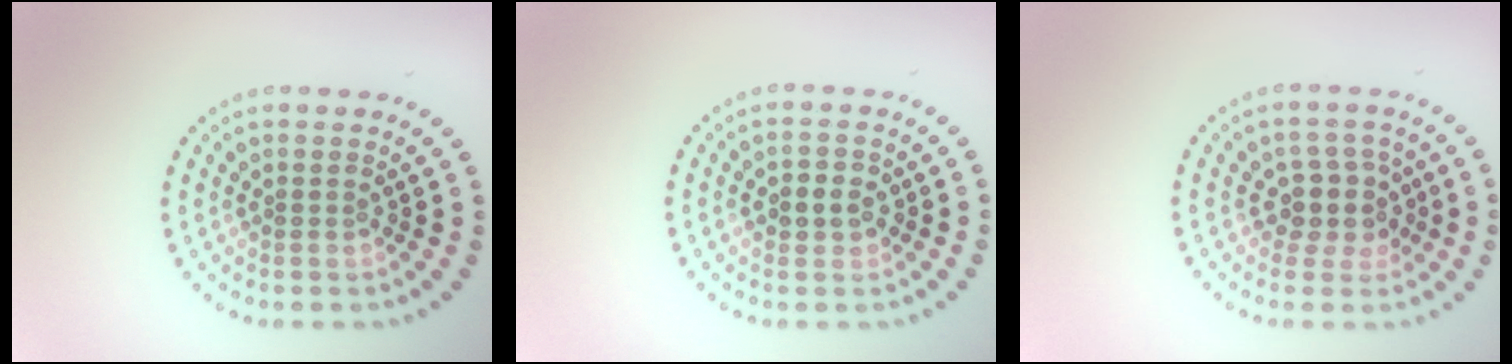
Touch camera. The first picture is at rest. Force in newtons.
{"total": 2.1, "press": 2.1, "slide": 0.5}
{"total": 3.0, "press": 2.6, "slide": 1.5}